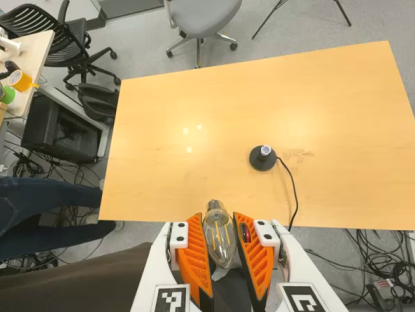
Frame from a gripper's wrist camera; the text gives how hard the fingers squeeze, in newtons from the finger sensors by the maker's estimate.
{"total": 12.8, "left": 14.2, "right": 11.4}